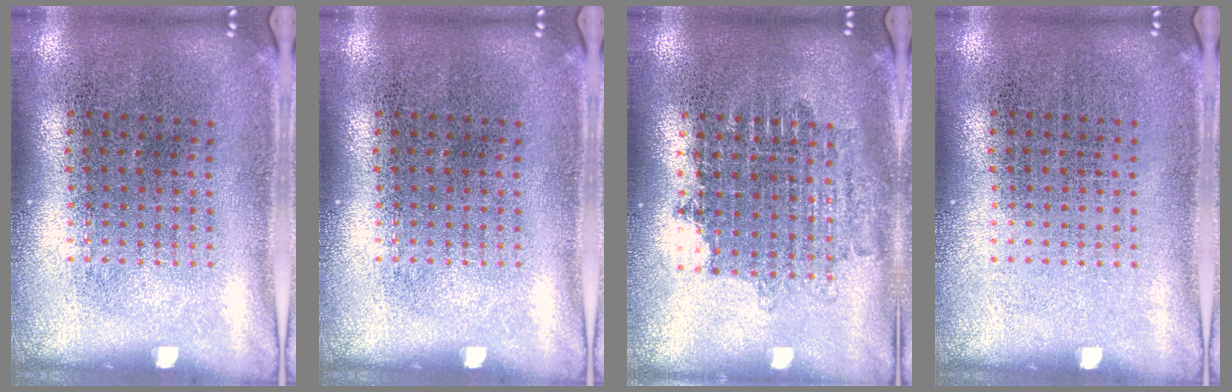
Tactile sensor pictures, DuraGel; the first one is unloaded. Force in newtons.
{"total": 0.0}
{"total": 1.8, "press": 1.5, "slide": 1.0}
{"total": 0.0}